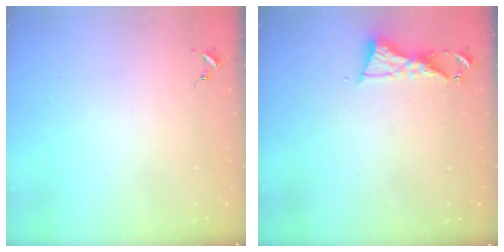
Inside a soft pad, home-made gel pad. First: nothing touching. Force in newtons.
{"total": 6.6, "press": 6.6, "slide": 0.6}